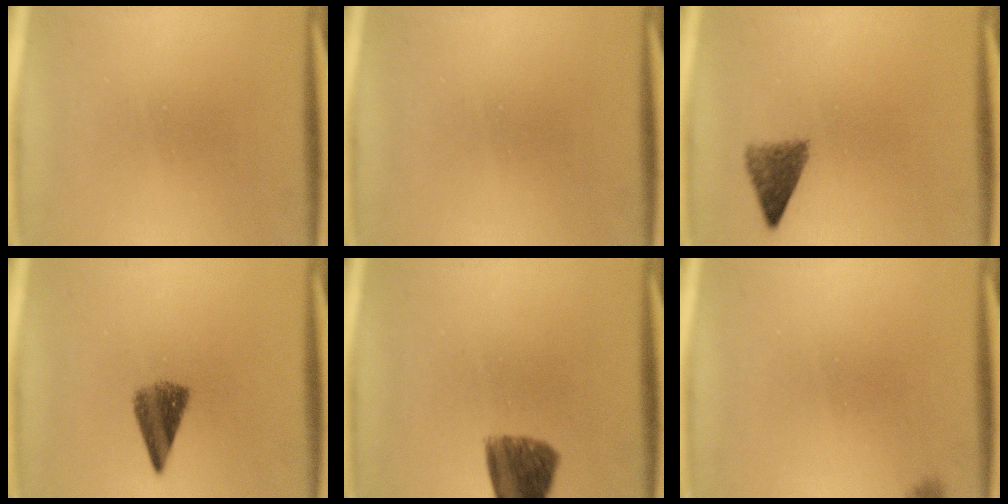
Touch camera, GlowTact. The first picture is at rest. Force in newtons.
{"total": 0.0}
{"total": 3.9}
{"total": 5.1}
{"total": 8.6}
{"total": 1.0}